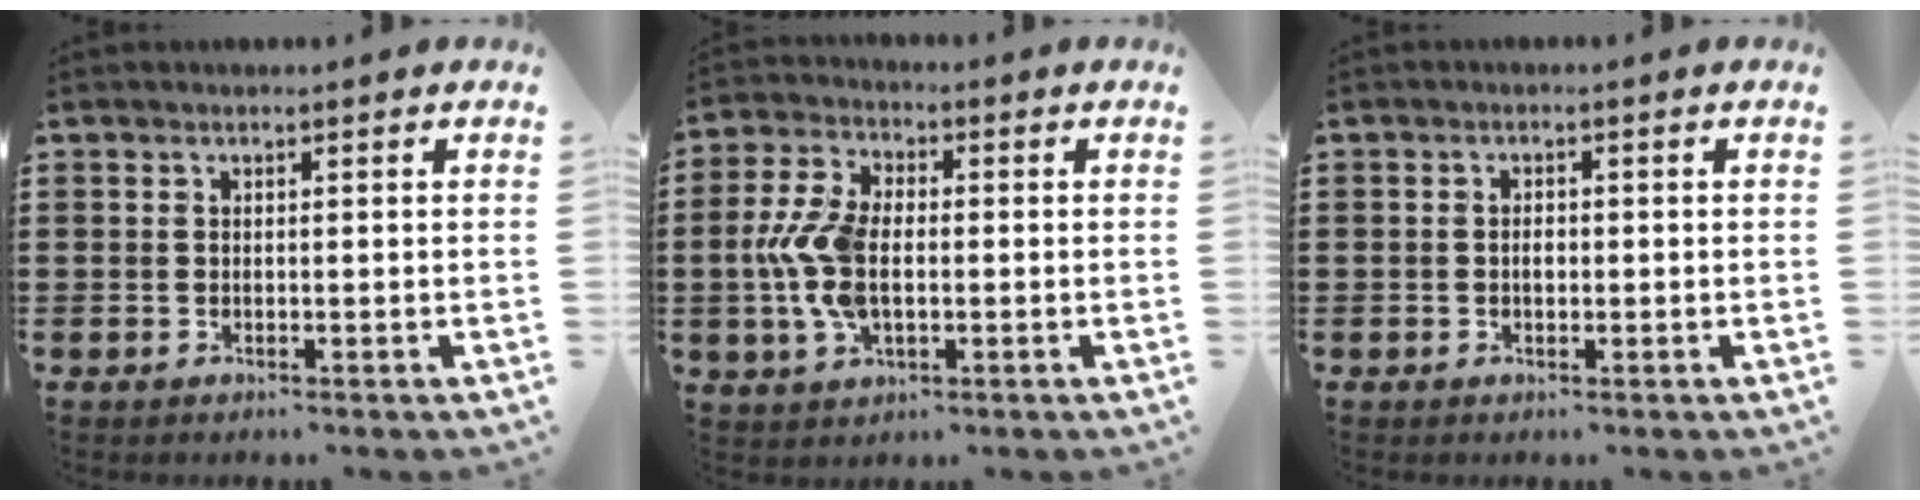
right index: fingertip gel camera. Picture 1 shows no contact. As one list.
[{"total": 9.0, "force": [-0.9, 5.1, 7.4], "torque": [-0.181, -0.001, -0.023]}, {"total": 1.4, "force": [-0.1, 0.8, 1.2], "torque": [-0.024, 0.003, -0.003]}]